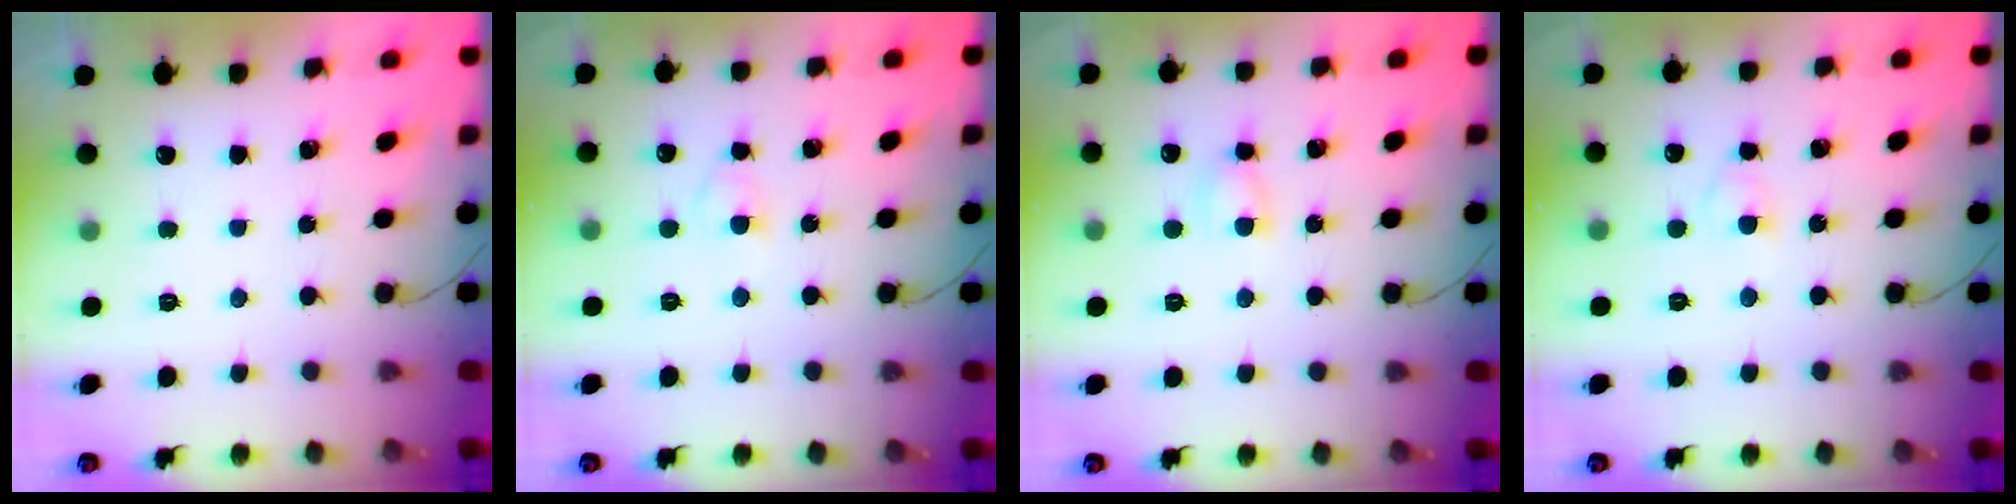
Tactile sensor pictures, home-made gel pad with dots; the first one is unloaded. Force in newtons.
{"total": 2.6, "press": 2.4, "slide": 1.1}
{"total": 4.0, "press": 3.7, "slide": 1.3}
{"total": 2.6, "press": 2.4, "slide": 1.1}